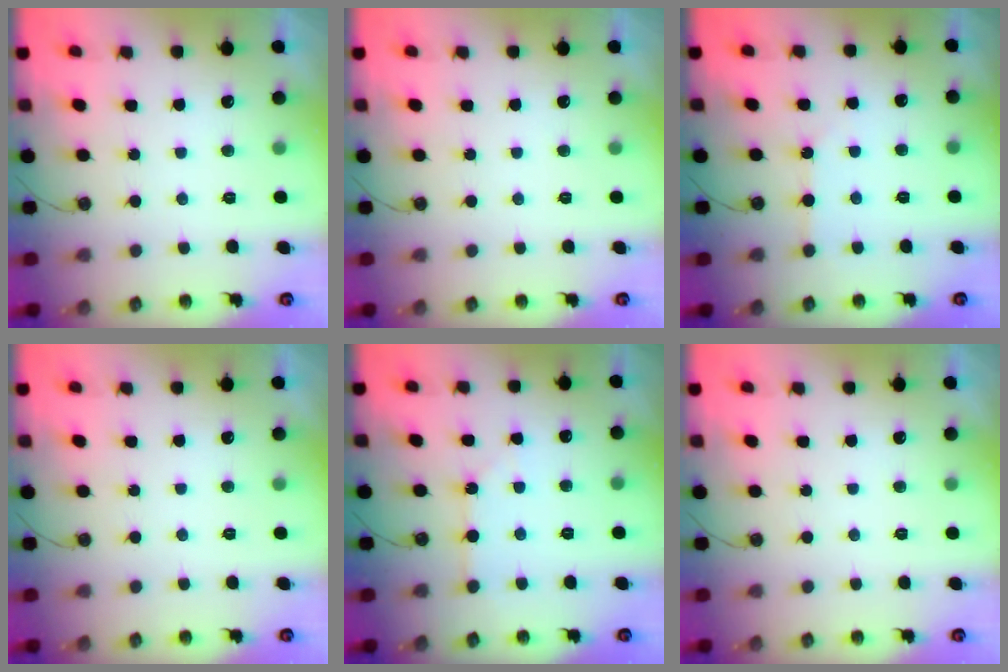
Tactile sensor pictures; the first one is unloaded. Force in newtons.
{"total": 0.0}
{"total": 2.5, "press": 2.4, "slide": 0.4}
{"total": 0.0}
{"total": 2.3, "press": 2.2, "slide": 0.4}
{"total": 0.8, "press": 0.5, "slide": 0.6}